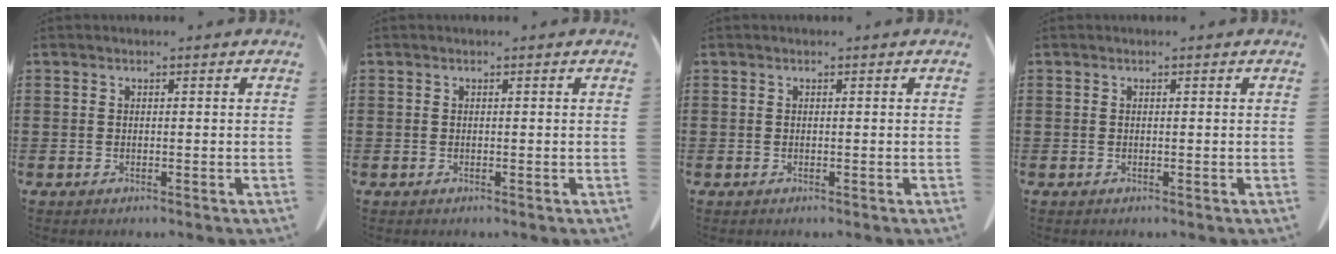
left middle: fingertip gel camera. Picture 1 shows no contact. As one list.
[{"total": 0.0}, {"total": 0.0}, {"total": 0.0}]